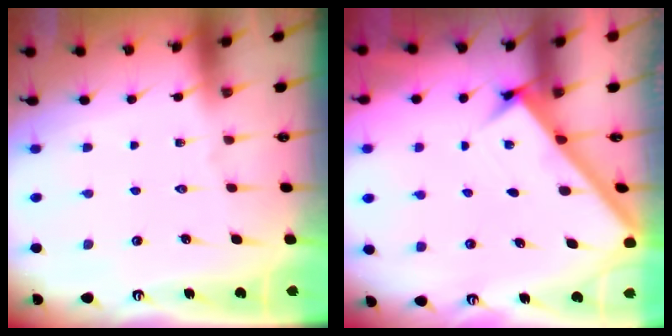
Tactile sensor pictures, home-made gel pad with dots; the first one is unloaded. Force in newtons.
{"total": 2.6, "press": 2.6, "slide": 0.3}